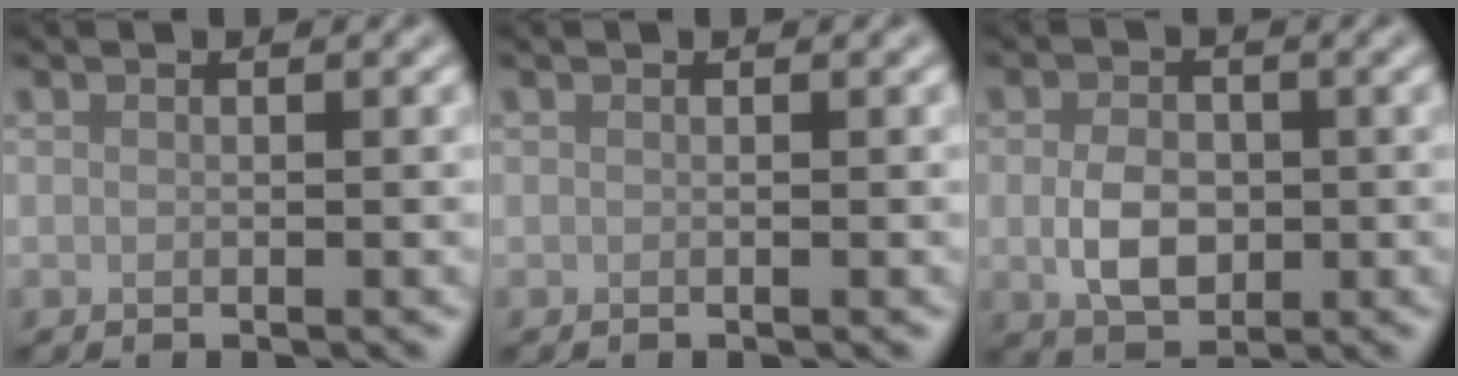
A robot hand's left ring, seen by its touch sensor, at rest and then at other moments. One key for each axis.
{"total": 0.0}
{"total": 4.0, "fx": -0.3, "fy": 2.8, "fz": 2.8, "tx": -0.056, "ty": -0.003, "tz": -0.007}